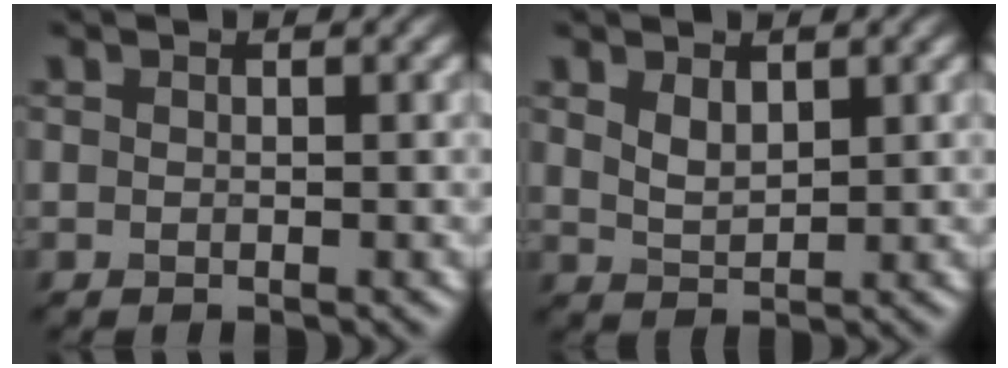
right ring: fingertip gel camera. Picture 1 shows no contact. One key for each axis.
{"total": 2.0, "fx": 1.1, "fy": 1.1, "fz": 1.3, "tx": -0.031, "ty": -0.005, "tz": 0.029}